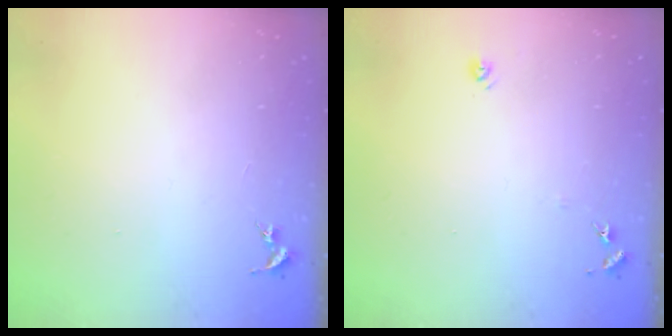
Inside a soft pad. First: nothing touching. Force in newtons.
{"total": 5.9, "press": 5.9, "slide": 0.5}